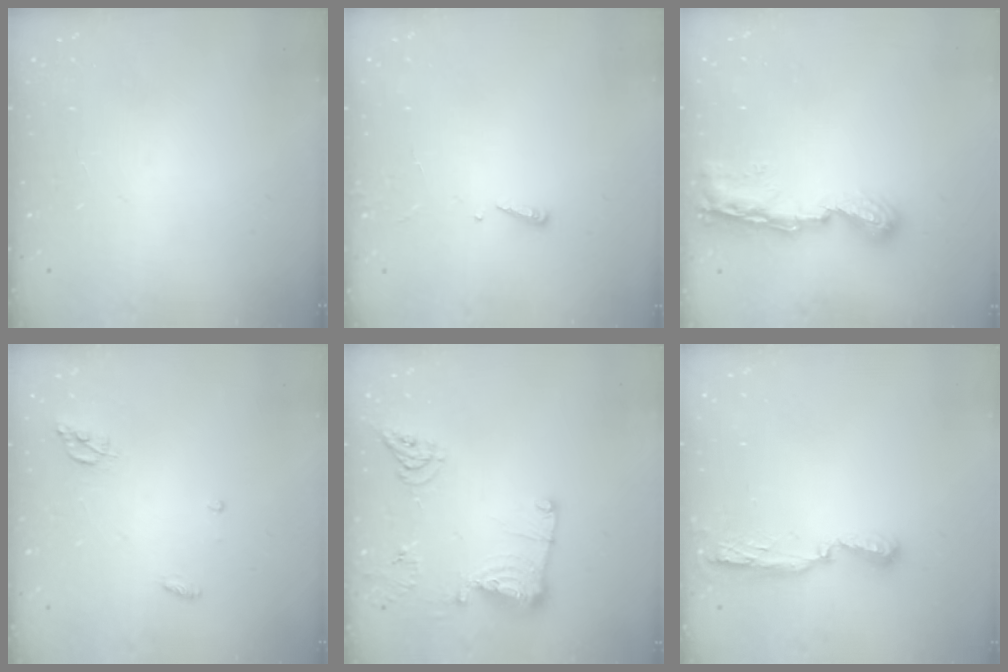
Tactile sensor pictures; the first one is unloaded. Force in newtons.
{"total": 2.4, "press": 2.4, "slide": 0.2}
{"total": 8.4, "press": 8.4, "slide": 1.1}
{"total": 5.2, "press": 5.2, "slide": 0.2}
{"total": 12.9, "press": 12.9, "slide": 0.7}
{"total": 9.5, "press": 7.8, "slide": 5.5}